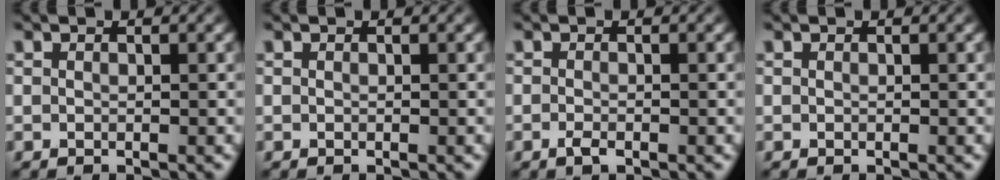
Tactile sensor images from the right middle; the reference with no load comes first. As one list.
[{"total": 0.0}, {"total": 1.1, "force": [-0.6, 0.4, 0.8], "torque": [-0.017, -0.002, -0.012]}, {"total": 0.0}]